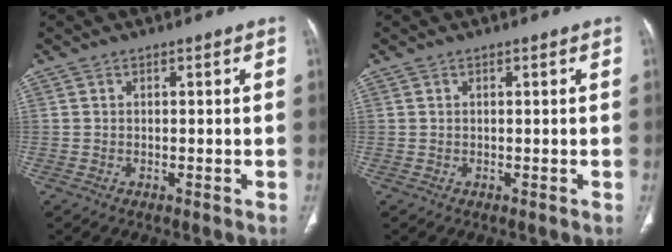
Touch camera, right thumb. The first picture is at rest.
{"total": 0.0}